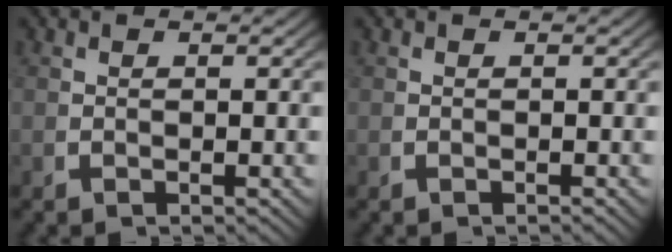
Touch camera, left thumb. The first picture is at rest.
{"total": 0.0}